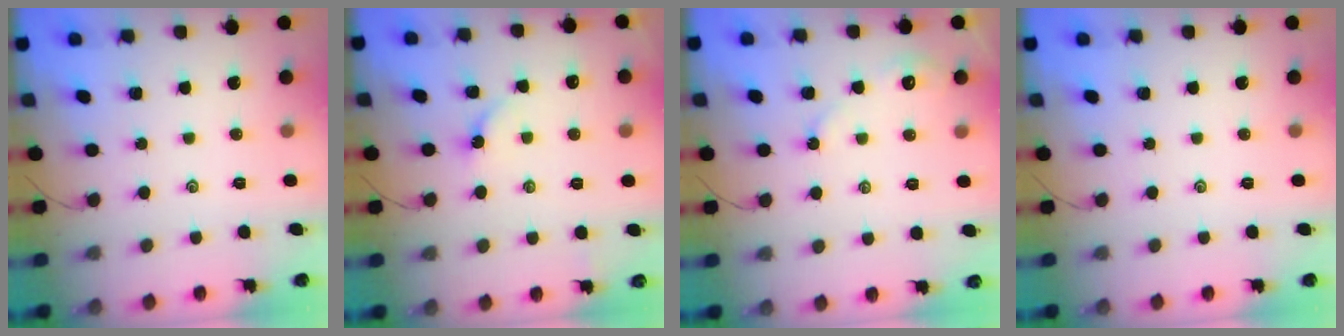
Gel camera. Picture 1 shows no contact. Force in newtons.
{"total": 2.7, "press": 2.7, "slide": 0.4}
{"total": 3.6, "press": 3.6, "slide": 0.5}
{"total": 0.0}